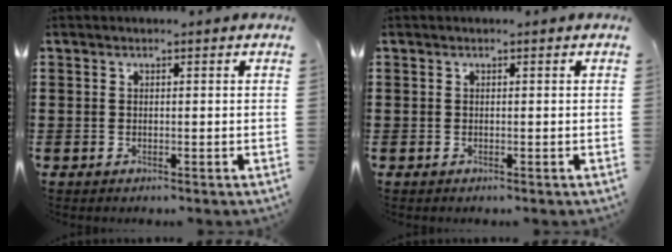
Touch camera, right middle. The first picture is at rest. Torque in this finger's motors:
{"motor_torque": [-0.41, -0.22, 0.00, -0.01]}